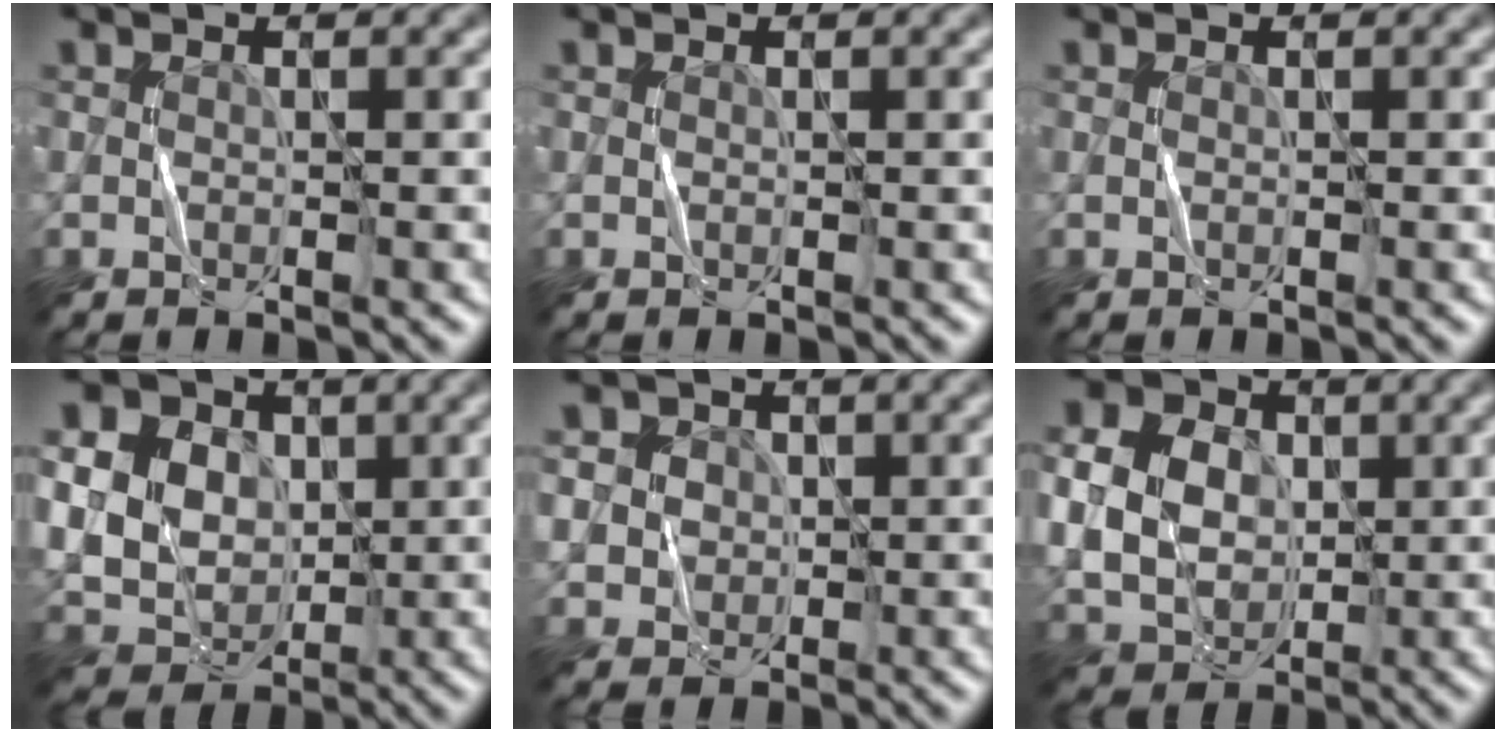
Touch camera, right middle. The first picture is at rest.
{"total": 0.0}
{"total": 0.0}
{"total": 18.0, "force": [3.8, 15.5, 8.3], "torque": [-0.201, 0.034, 0.048]}
{"total": 6.1, "force": [2.0, 5.3, 2.3], "torque": [-0.057, 0.027, 0.021]}
{"total": 8.5, "force": [0.9, 7.1, 4.6], "torque": [-0.106, 0.018, 0.007]}